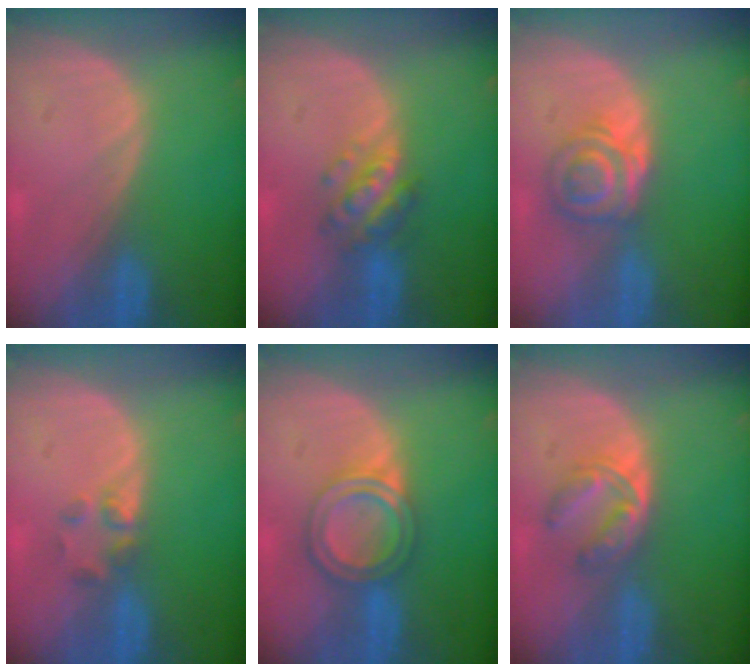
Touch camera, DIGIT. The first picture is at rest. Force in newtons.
{"total": 5.7, "press": 5.1, "slide": 2.6}
{"total": 5.5, "press": 5.3, "slide": 1.8}
{"total": 2.3, "press": 2.2, "slide": 0.8}
{"total": 6.2, "press": 5.4, "slide": 3.0}
{"total": 5.1, "press": 4.9, "slide": 1.4}